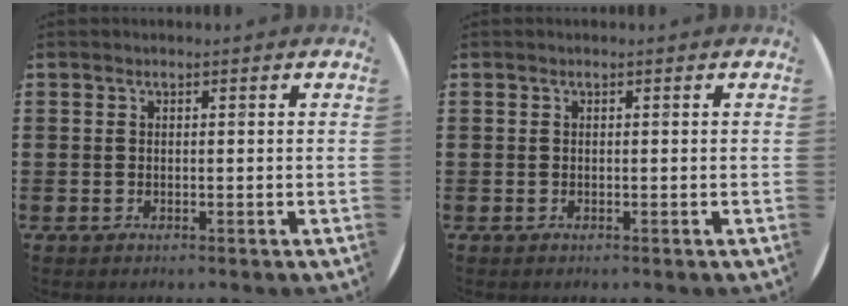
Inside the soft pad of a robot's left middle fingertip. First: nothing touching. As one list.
[{"total": 0.0}]